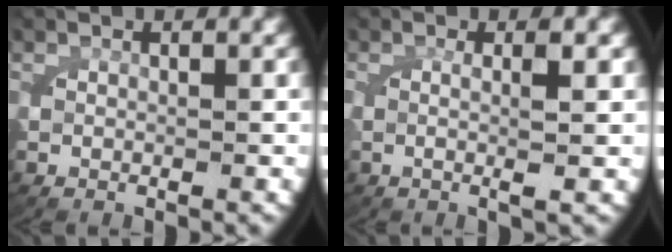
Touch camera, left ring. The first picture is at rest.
{"total": 2.8, "force": [0.2, 0.4, 2.8], "torque": [-0.057, -0.005, 0.005]}